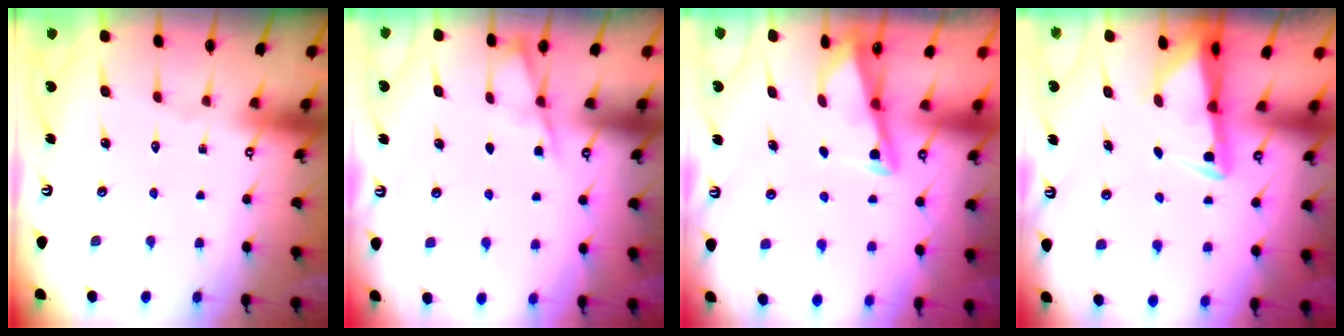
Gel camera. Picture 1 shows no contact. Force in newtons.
{"total": 2.2, "press": 2.1, "slide": 0.4}
{"total": 2.9, "press": 2.9, "slide": 0.4}
{"total": 3.0, "press": 2.9, "slide": 0.6}